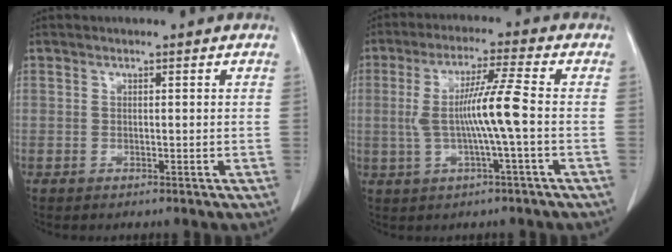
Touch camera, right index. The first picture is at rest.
{"total": 8.3, "force": [-0.5, -0.8, 8.2], "torque": [-0.162, 0.010, -0.007]}